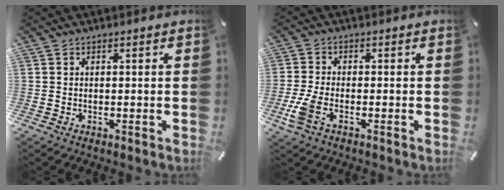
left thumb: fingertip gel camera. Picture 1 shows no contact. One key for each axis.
{"total": 5.4, "fx": -2.3, "fy": 2.4, "fz": 4.2, "tx": -0.107, "ty": -0.006, "tz": -0.048}